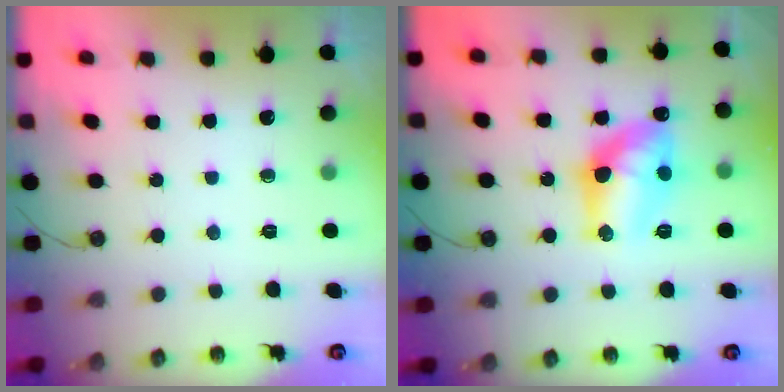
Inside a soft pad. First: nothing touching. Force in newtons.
{"total": 13.1, "press": 13.0, "slide": 1.0}